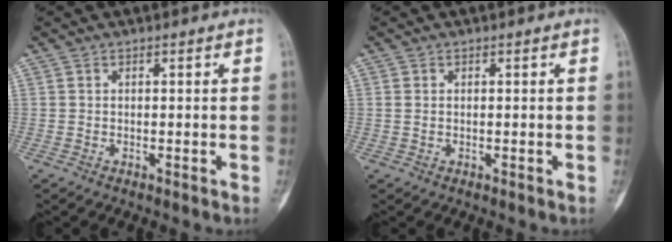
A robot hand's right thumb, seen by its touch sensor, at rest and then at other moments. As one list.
[{"total": 0.7, "force": [0.1, 0.6, 0.5], "torque": [-0.011, 0.001, 0.004]}]